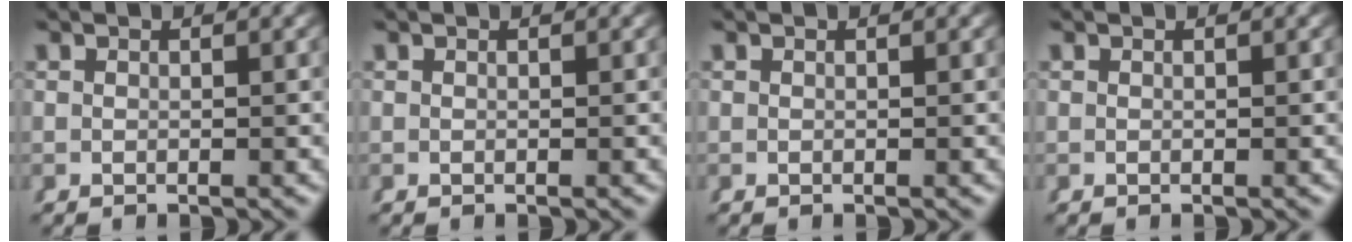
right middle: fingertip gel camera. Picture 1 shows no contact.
{"total": 0.0}
{"total": 0.0}
{"total": 0.0}